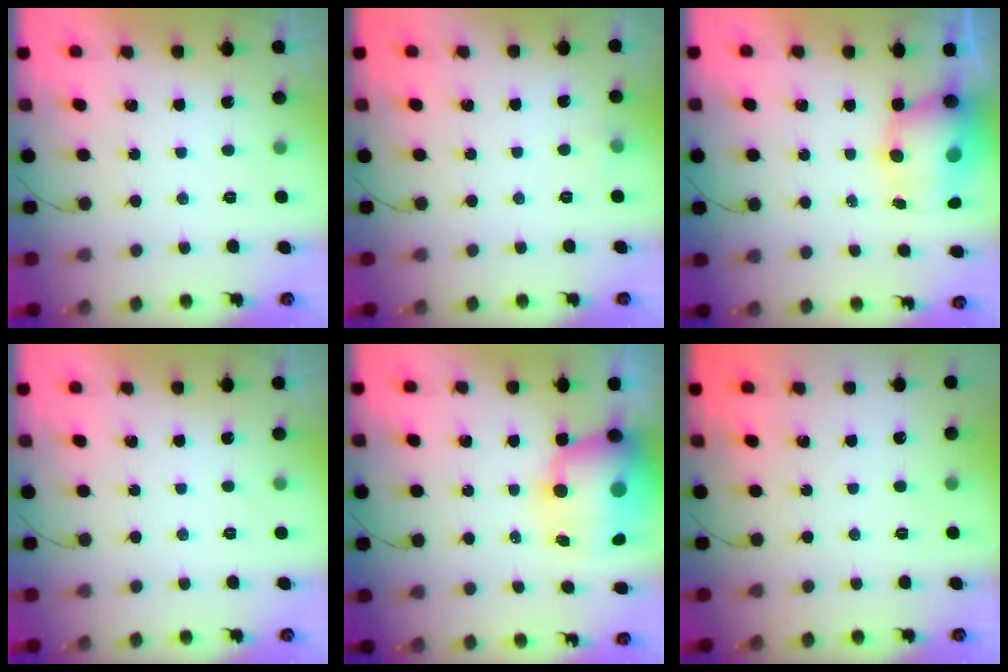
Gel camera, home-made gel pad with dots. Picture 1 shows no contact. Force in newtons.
{"total": 3.1, "press": 2.8, "slide": 1.4}
{"total": 8.2, "press": 8.1, "slide": 1.5}
{"total": 0.0}
{"total": 15.3, "press": 14.9, "slide": 3.7}
{"total": 0.0}